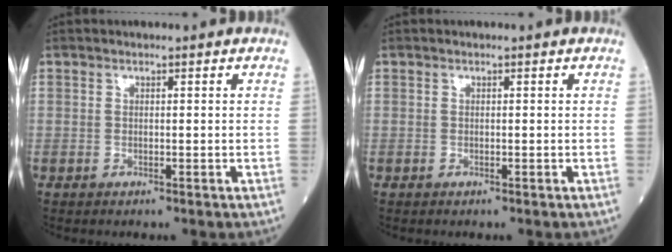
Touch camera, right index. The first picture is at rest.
{"total": 0.0}